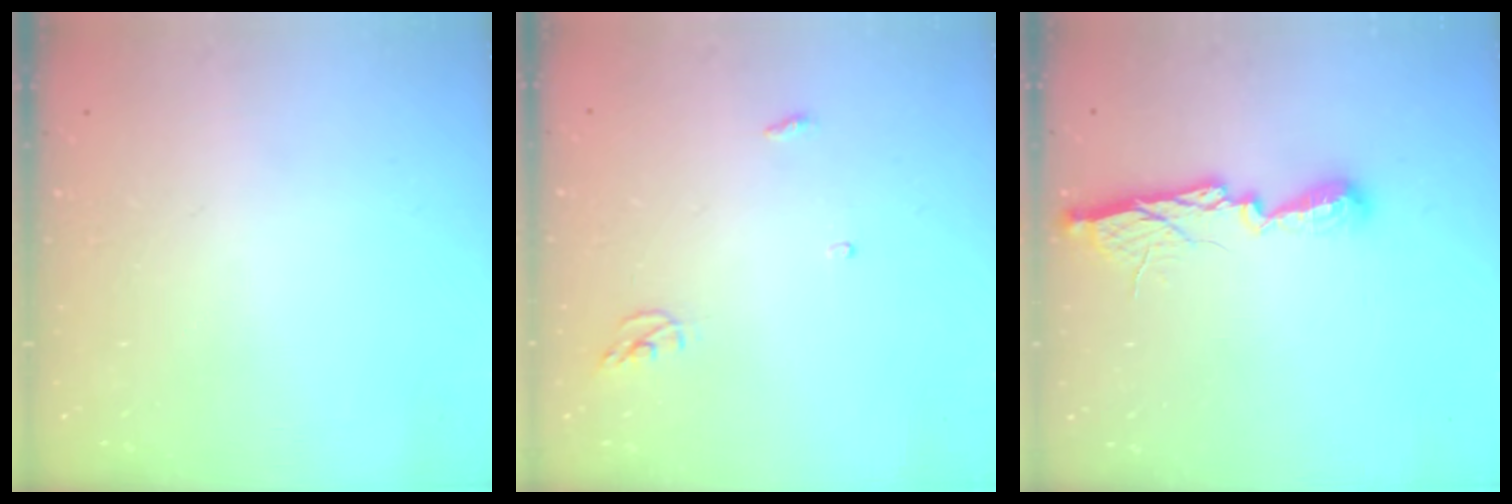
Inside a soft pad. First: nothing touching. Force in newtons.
{"total": 3.6, "press": 3.6, "slide": 0.3}
{"total": 10.7, "press": 10.7, "slide": 0.3}